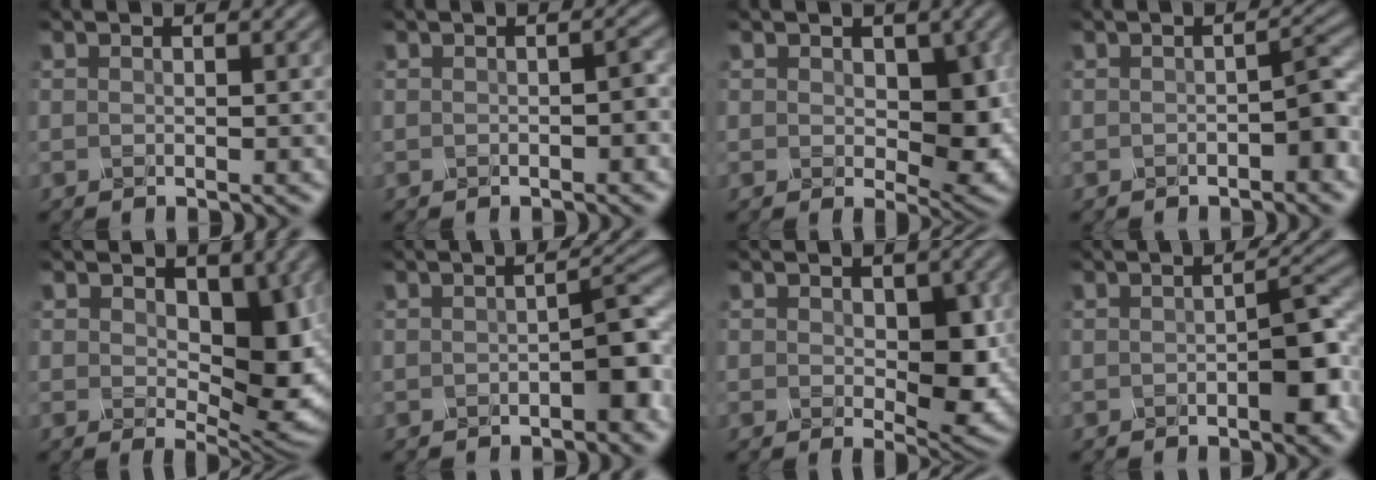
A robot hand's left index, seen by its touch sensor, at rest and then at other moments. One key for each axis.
{"total": 1.3, "fx": -0.8, "fy": 0.0, "fz": 1.0, "tx": -0.010, "ty": 0.010, "tz": -0.005}
{"total": 4.9, "fx": 0.0, "fy": 2.8, "fz": 4.0, "tx": -0.067, "ty": -0.006, "tz": 0.008}
{"total": 1.8, "fx": -1.1, "fy": 0.0, "fz": 1.4, "tx": -0.035, "ty": 0.006, "tz": -0.012}
{"total": 7.1, "fx": 0.7, "fy": 4.1, "fz": 5.8, "tx": -0.098, "ty": -0.012, "tz": 0.023}
{"total": 2.5, "fx": -1.4, "fy": 0.2, "fz": 2.1, "tx": -0.042, "ty": 0.006, "tz": -0.017}
{"total": 4.2, "fx": -0.1, "fy": 2.2, "fz": 3.6, "tx": -0.064, "ty": -0.007, "tz": 0.008}
{"total": 3.2, "fx": -1.5, "fy": 0.5, "fz": 2.8, "tx": -0.056, "ty": 0.003, "tz": -0.019}